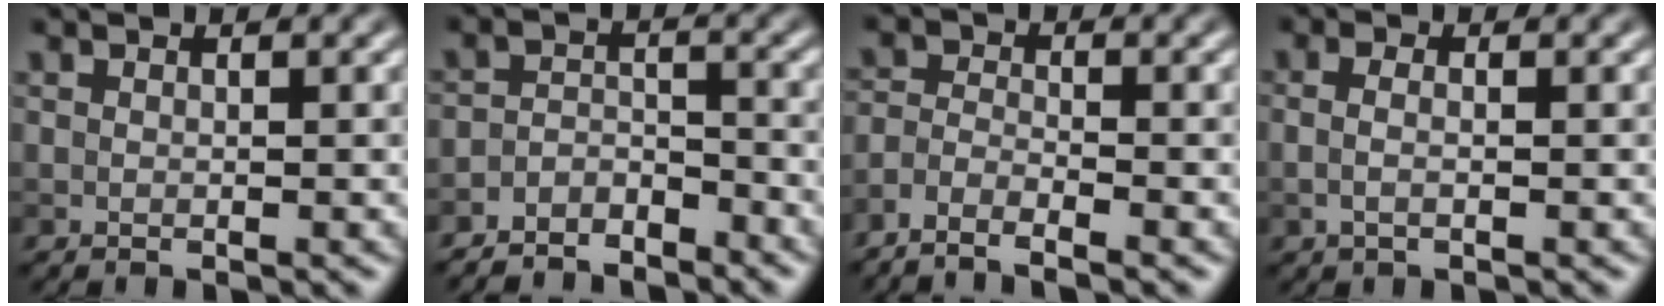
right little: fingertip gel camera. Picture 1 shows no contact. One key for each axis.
{"total": 4.4, "fx": -4.1, "fy": 1.2, "fz": 0.9, "tx": -0.013, "ty": -0.006, "tz": -0.079}
{"total": 2.8, "fx": -2.3, "fy": 0.6, "fz": 1.4, "tx": -0.031, "ty": -0.001, "tz": -0.055}
{"total": 1.4, "fx": -0.2, "fy": 0.6, "fz": 1.2, "tx": -0.031, "ty": -0.002, "tz": -0.007}